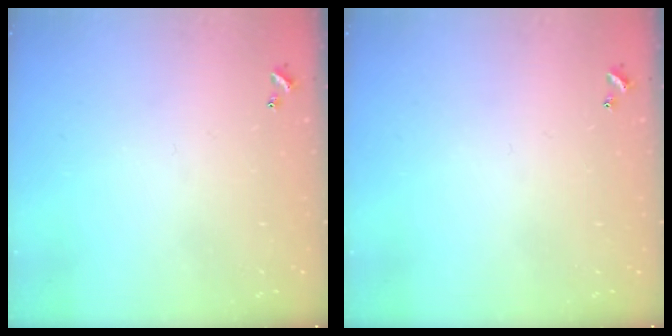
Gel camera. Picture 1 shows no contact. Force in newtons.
{"total": 0.0}